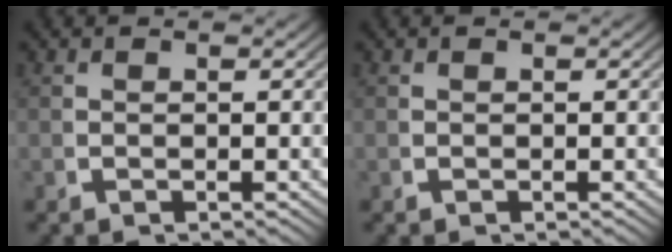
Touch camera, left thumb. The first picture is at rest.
{"total": 0.0}